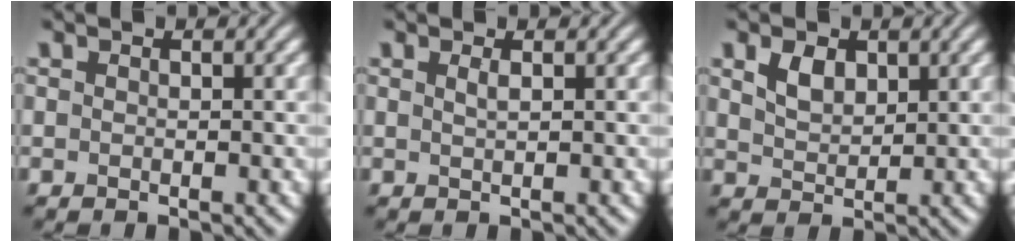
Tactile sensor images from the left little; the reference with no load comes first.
{"total": 0.8, "force": [0.4, 0.3, 0.7], "torque": [-0.008, 0.002, 0.005]}
{"total": 2.3, "force": [1.2, 1.4, 1.4], "torque": [-0.032, 0.001, 0.028]}